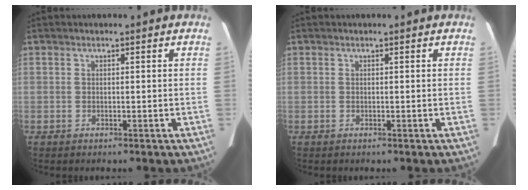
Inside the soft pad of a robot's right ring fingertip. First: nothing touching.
{"total": 0.0}